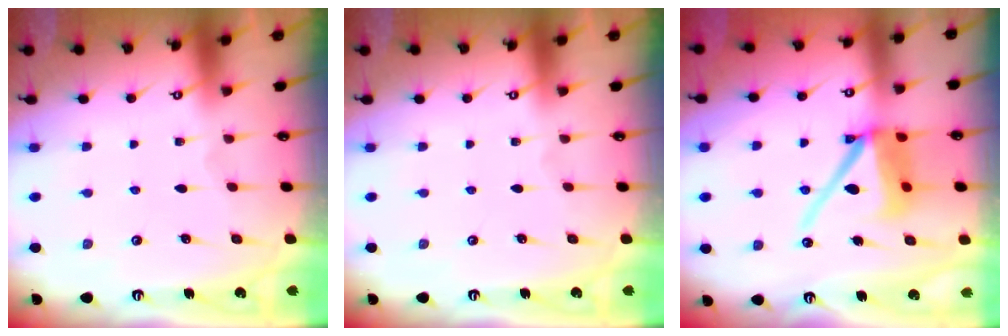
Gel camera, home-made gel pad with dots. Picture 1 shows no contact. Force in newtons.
{"total": 0.0}
{"total": 13.5, "press": 13.4, "slide": 1.7}